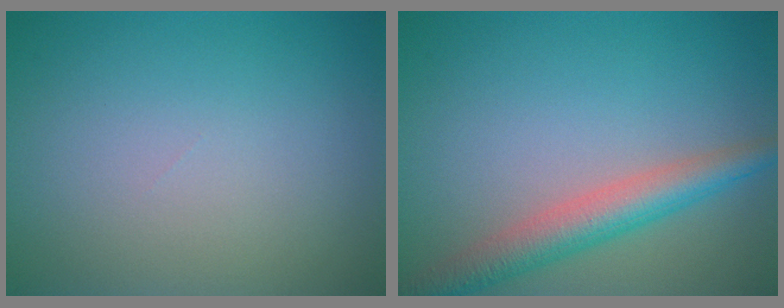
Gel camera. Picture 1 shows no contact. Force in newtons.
{"total": 4.5, "press": 4.5, "slide": 0.2}